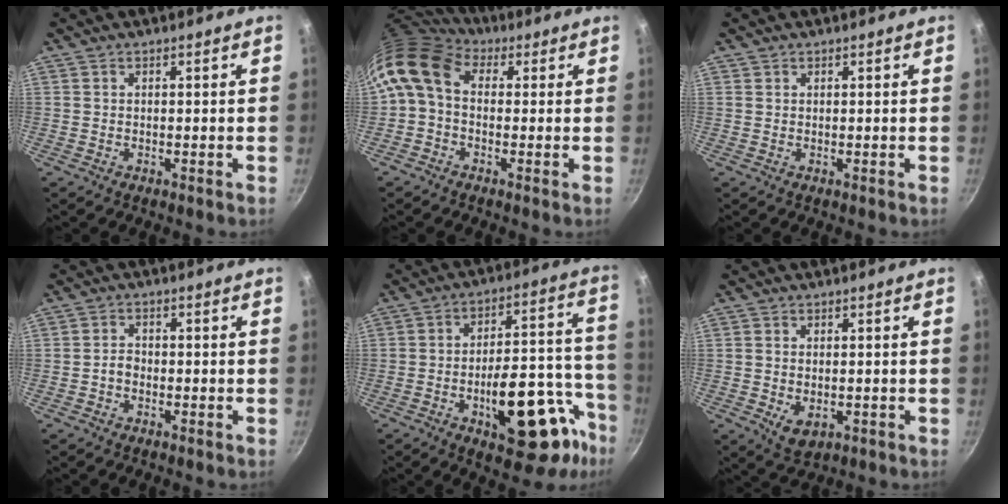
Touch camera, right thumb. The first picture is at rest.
{"total": 10.1, "force": [1.3, 7.3, 6.9], "torque": [-0.130, 0.024, 0.003]}
{"total": 0.5, "force": [0.3, 0.4, 0.0], "torque": [0.006, -0.001, 0.003]}
{"total": 2.0, "force": [-0.8, 1.4, 1.1], "torque": [-0.015, 0.016, -0.018]}
{"total": 23.4, "force": [-10.5, 10.8, 18.0], "torque": [-0.176, 0.068, -0.140]}
{"total": 4.6, "force": [-0.7, 3.0, 3.4], "torque": [-0.055, -0.014, -0.006]}